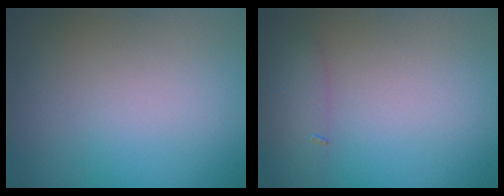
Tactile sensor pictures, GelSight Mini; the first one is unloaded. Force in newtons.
{"total": 1.4, "press": 1.4, "slide": 0.1}